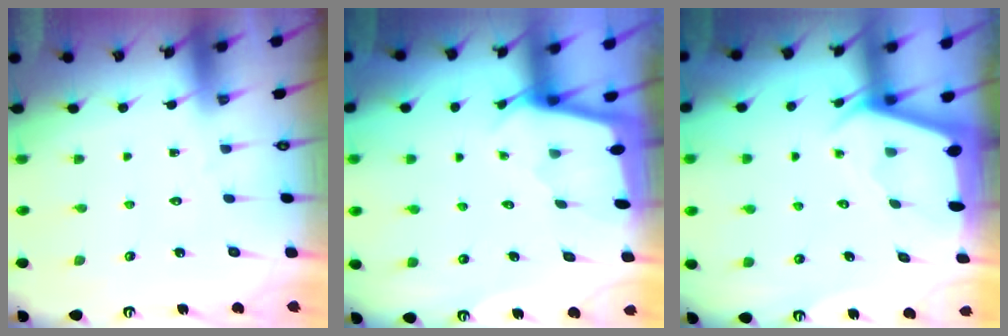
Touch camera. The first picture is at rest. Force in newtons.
{"total": 1.7, "press": 1.6, "slide": 0.3}
{"total": 2.5, "press": 2.5, "slide": 0.3}